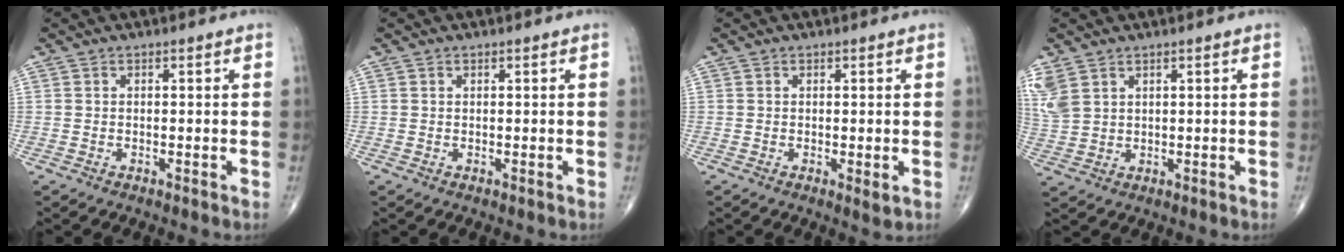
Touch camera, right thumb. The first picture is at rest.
{"total": 0.0}
{"total": 1.7, "force": [-0.2, 0.6, 1.5], "torque": [-0.026, -0.008, -0.001]}
{"total": 6.5, "force": [3.5, 4.2, 3.6], "torque": [-0.091, -0.002, 0.085]}